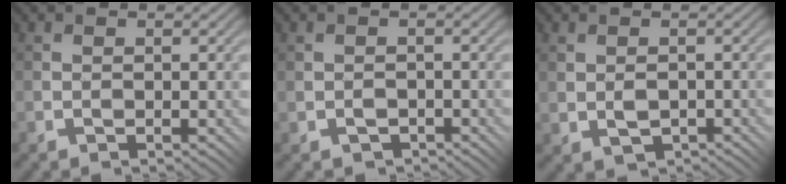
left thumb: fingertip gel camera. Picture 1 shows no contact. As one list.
[{"total": 1.5, "force": [-0.9, 1.0, 0.6], "torque": [-0.012, 0.000, -0.016]}, {"total": 2.4, "force": [-0.2, 1.5, 1.9], "torque": [-0.040, -0.004, -0.003]}]